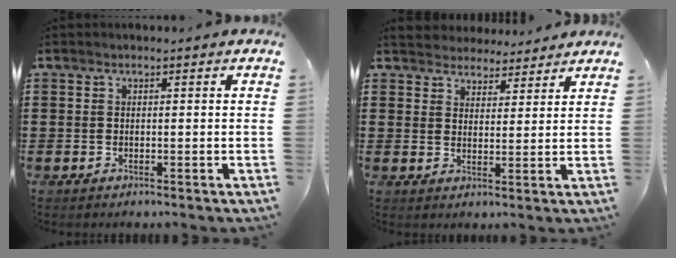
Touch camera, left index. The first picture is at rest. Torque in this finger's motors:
{"motor_torque": [1.09, -1.05, -0.08, -0.08]}